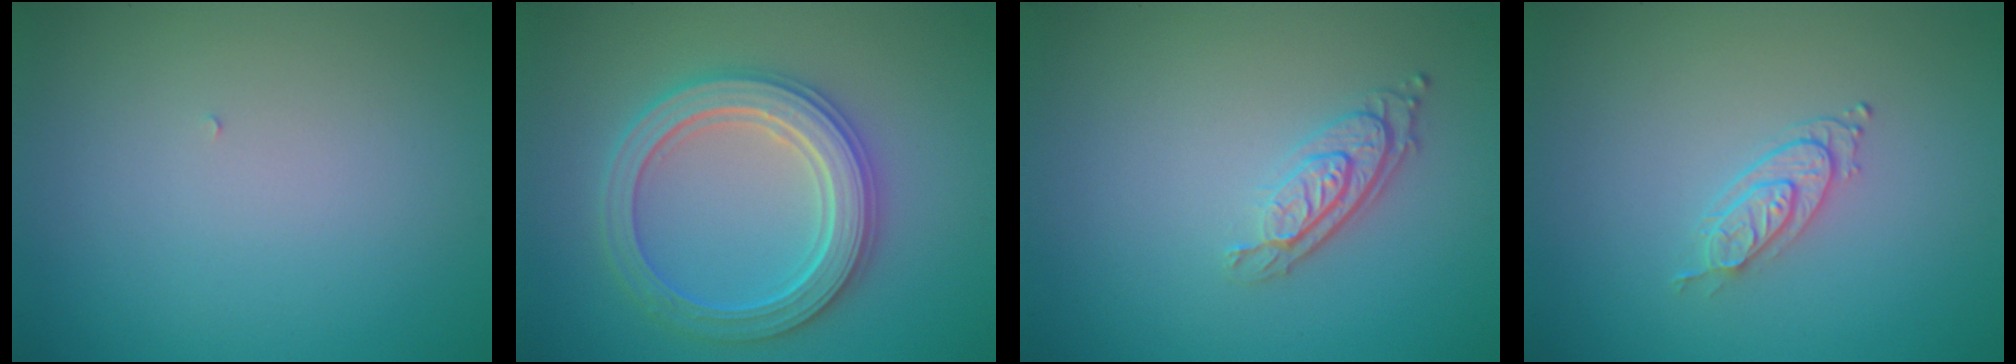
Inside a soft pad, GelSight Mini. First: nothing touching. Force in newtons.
{"total": 5.3, "press": 5.2, "slide": 0.9}
{"total": 3.0, "press": 2.1, "slide": 2.1}
{"total": 2.0, "press": 1.4, "slide": 1.4}